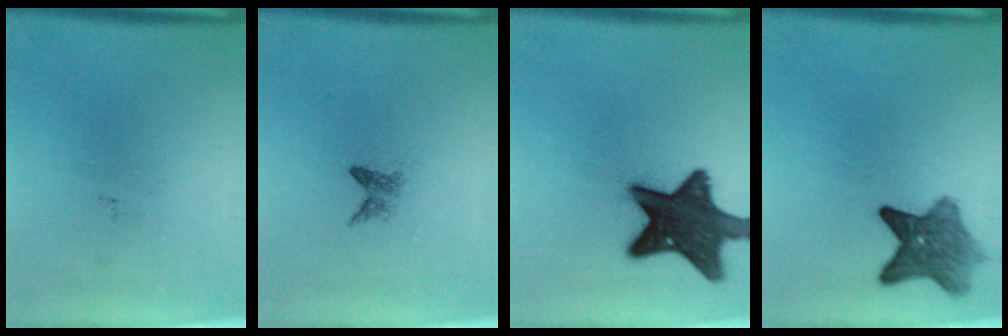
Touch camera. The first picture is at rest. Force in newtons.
{"total": 1.4}
{"total": 17.0}
{"total": 6.7}